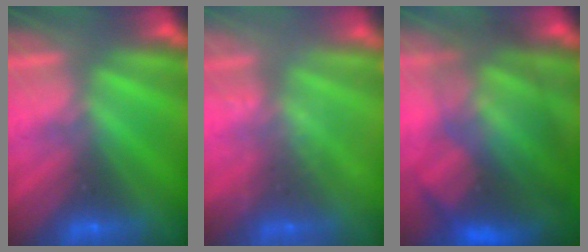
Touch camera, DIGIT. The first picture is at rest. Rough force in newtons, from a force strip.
{"total": 2.2}
{"total": 7.2}